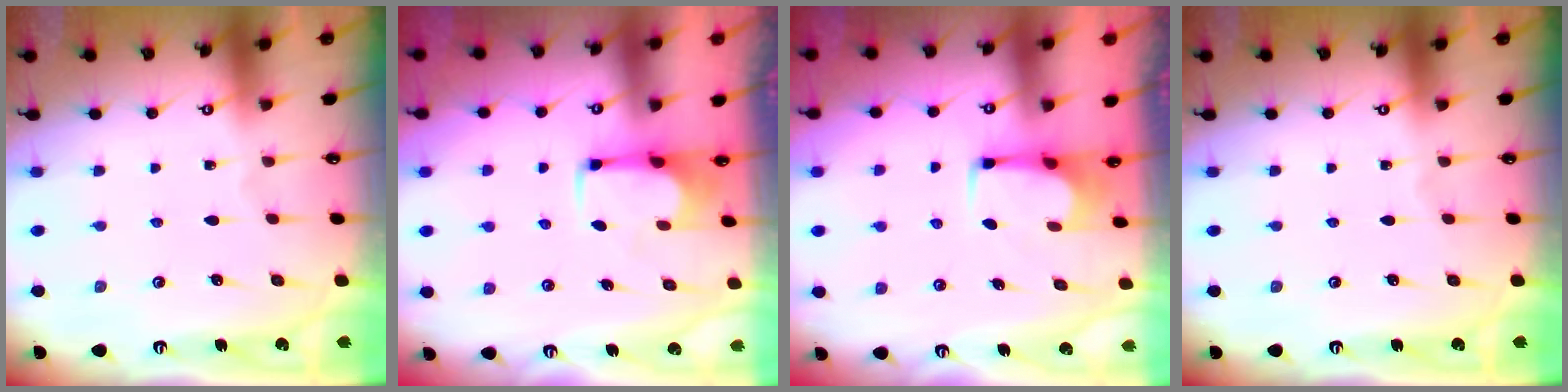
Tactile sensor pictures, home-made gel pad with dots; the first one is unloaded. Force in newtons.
{"total": 2.5, "press": 2.4, "slide": 0.9}
{"total": 2.5, "press": 2.5, "slide": 0.4}
{"total": 0.0}